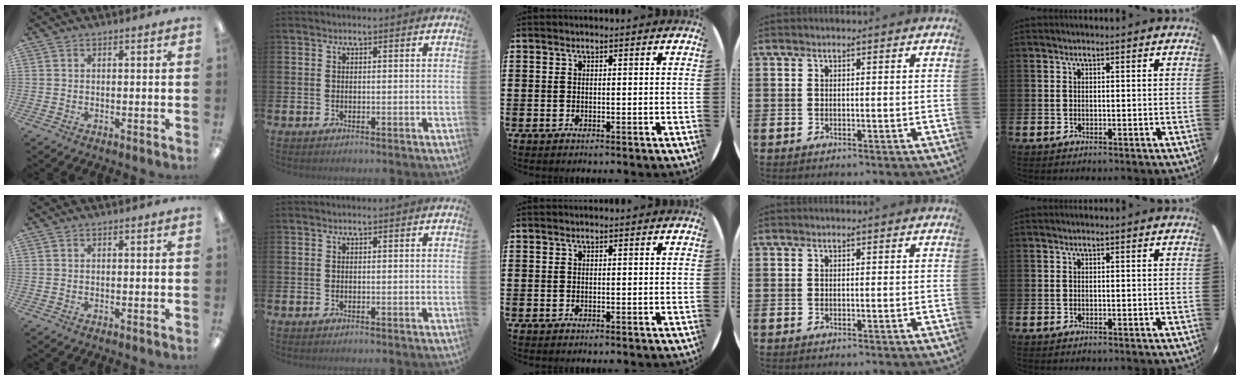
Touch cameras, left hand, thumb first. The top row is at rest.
{}